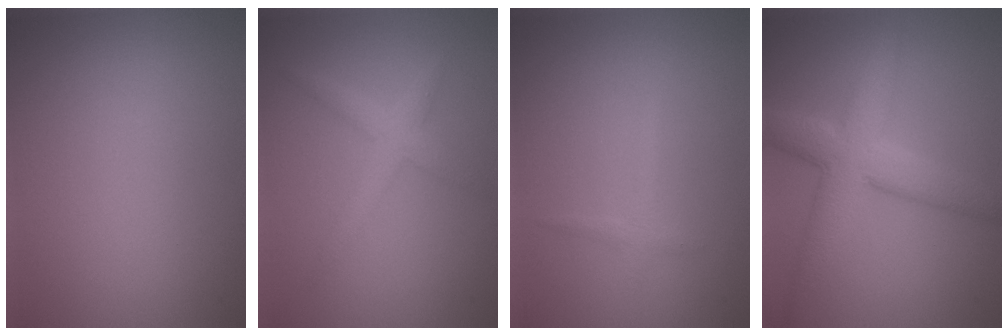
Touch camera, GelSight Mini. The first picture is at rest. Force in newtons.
{"total": 2.5, "press": 2.5, "slide": 0.1}
{"total": 1.0, "press": 1.0, "slide": 0.1}
{"total": 6.1, "press": 6.1, "slide": 0.1}